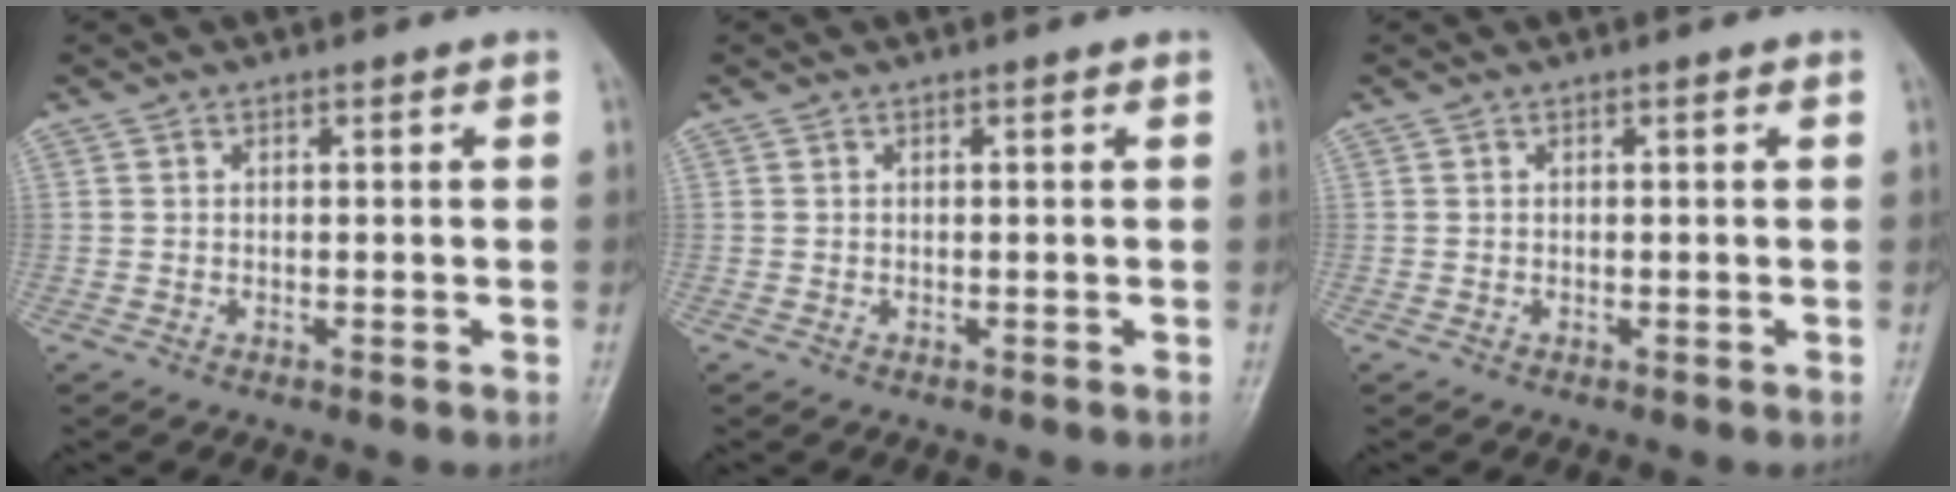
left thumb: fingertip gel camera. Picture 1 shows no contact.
{"total": 0.0}
{"total": 0.0}